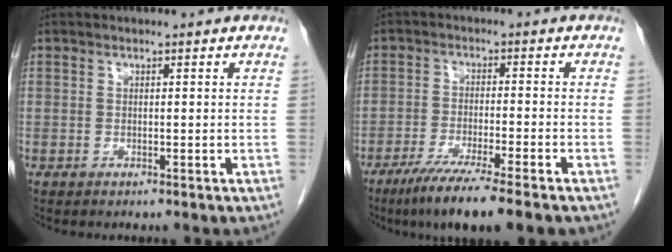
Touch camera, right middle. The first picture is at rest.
{"total": 9.4, "force": [-6.8, -0.5, 6.5], "torque": [-0.112, -0.028, -0.111]}